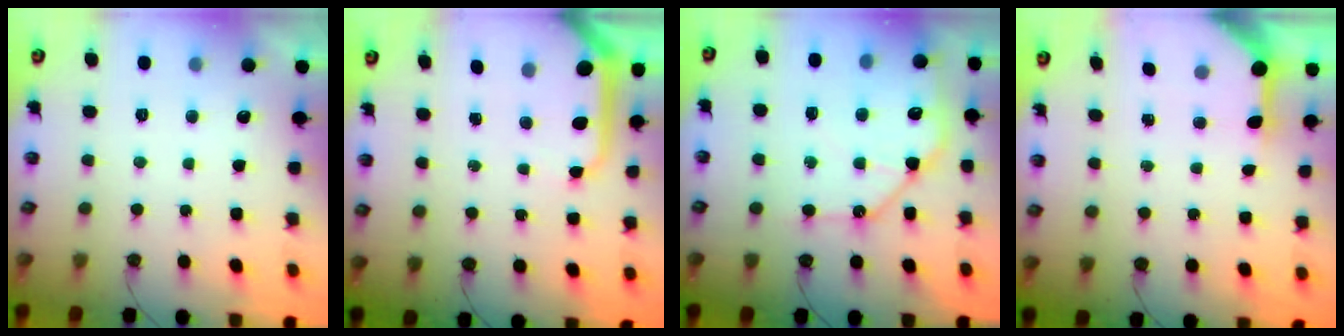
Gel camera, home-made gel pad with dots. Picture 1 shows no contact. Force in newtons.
{"total": 9.6, "press": 9.5, "slide": 1.1}
{"total": 12.3, "press": 12.2, "slide": 1.6}
{"total": 7.2, "press": 7.2, "slide": 0.5}